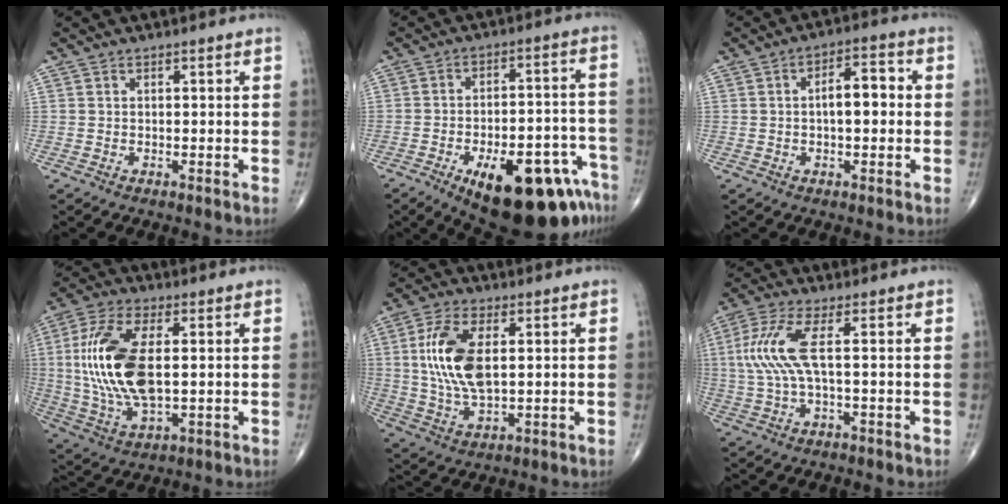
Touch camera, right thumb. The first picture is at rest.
{"total": 22.1, "force": [-12.2, 8.7, 16.2], "torque": [-0.153, 0.067, -0.163]}
{"total": 6.7, "force": [0.1, 3.1, 5.9], "torque": [-0.079, 0.021, -0.009]}
{"total": 17.4, "force": [1.4, 8.0, 15.4], "torque": [-0.326, -0.003, 0.029]}
{"total": 12.6, "force": [2.0, 6.0, 10.9], "torque": [-0.223, -0.004, 0.040]}
{"total": 8.5, "force": [1.0, 2.0, 8.2], "torque": [-0.222, 0.011, 0.018]}